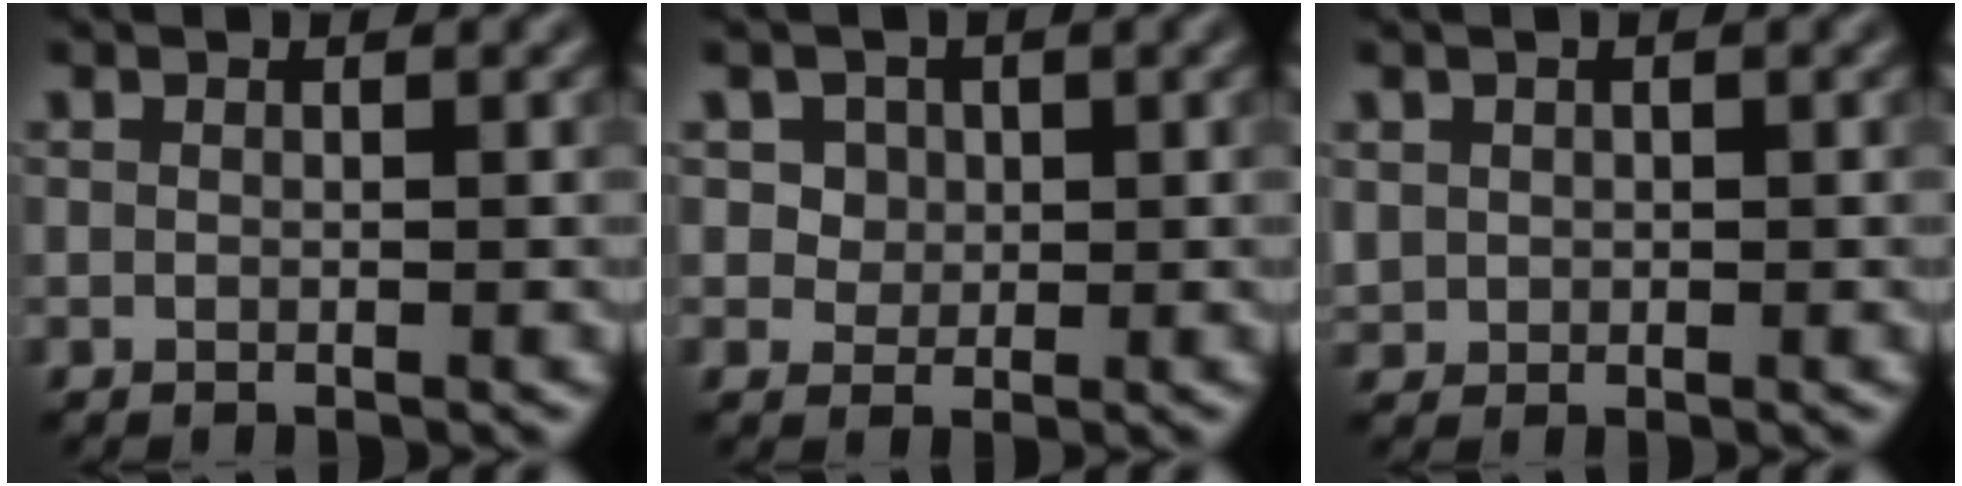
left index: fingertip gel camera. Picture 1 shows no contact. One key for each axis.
{"total": 4.0, "fx": 1.9, "fy": 3.1, "fz": 1.7, "tx": -0.041, "ty": 0.006, "tz": 0.031}
{"total": 1.1, "fx": 0.2, "fy": 1.1, "fz": 0.2, "tx": -0.004, "ty": -0.003, "tz": 0.007}